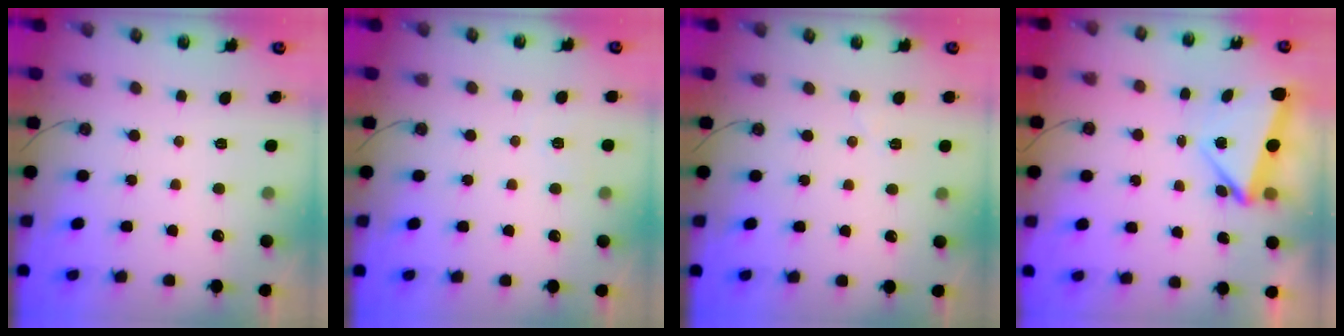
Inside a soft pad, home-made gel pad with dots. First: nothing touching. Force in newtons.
{"total": 4.0, "press": 4.0, "slide": 0.2}
{"total": 3.8, "press": 3.4, "slide": 1.7}
{"total": 5.8, "press": 5.4, "slide": 2.1}